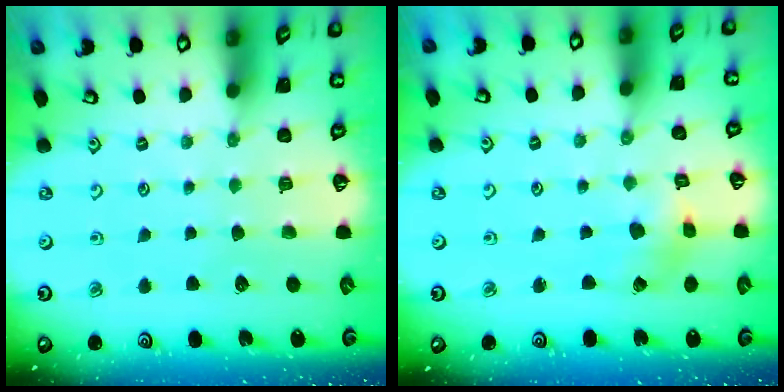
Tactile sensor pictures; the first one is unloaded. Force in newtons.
{"total": 2.8, "press": 2.7, "slide": 0.4}